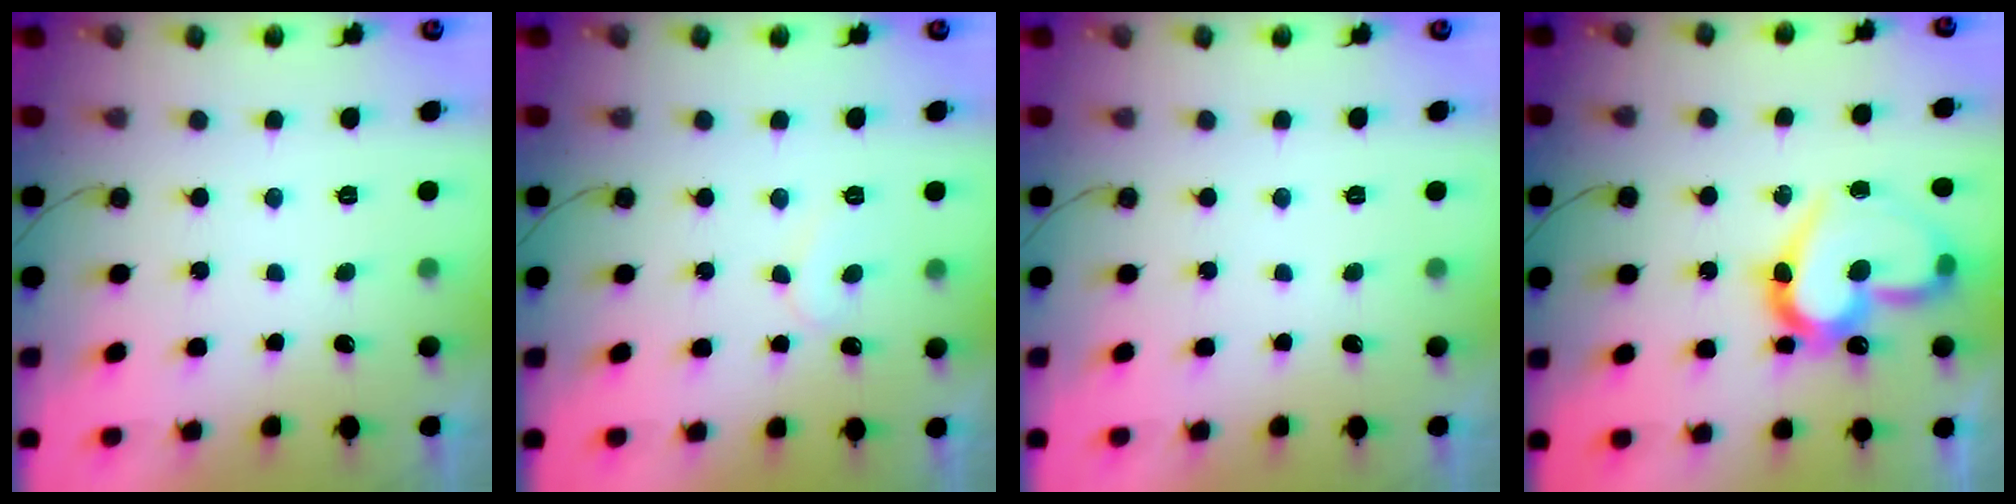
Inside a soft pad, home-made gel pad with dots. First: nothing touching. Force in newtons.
{"total": 6.0, "press": 6.0, "slide": 0.6}
{"total": 0.0}
{"total": 19.4, "press": 19.3, "slide": 1.9}